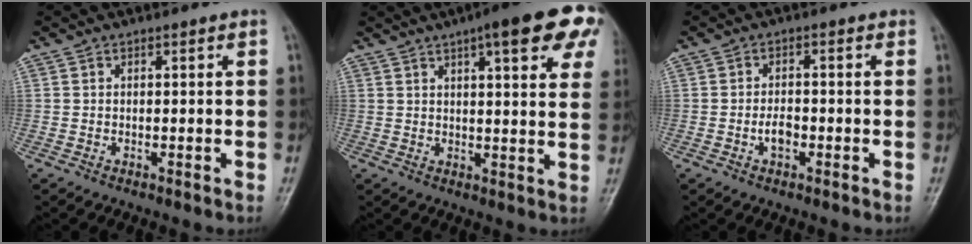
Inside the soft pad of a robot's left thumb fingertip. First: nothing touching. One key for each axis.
{"total": 17.3, "fx": 8.9, "fy": 4.4, "fz": 14.1, "tx": -0.158, "ty": -0.009, "tz": 0.107}
{"total": 2.7, "fx": -1.2, "fy": 1.5, "fz": 1.9, "tx": -0.021, "ty": 0.007, "tz": -0.021}